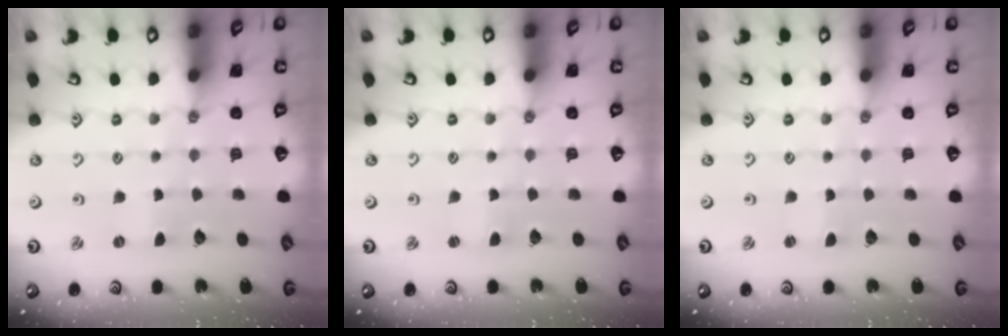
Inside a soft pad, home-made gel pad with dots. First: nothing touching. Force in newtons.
{"total": 1.8, "press": 1.8, "slide": 0.3}
{"total": 0.0}